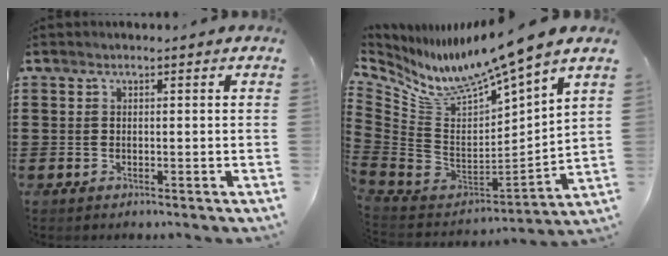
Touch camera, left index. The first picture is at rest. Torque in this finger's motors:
{"motor_torque": [2.14, 0.00, 0.16, 0.09]}